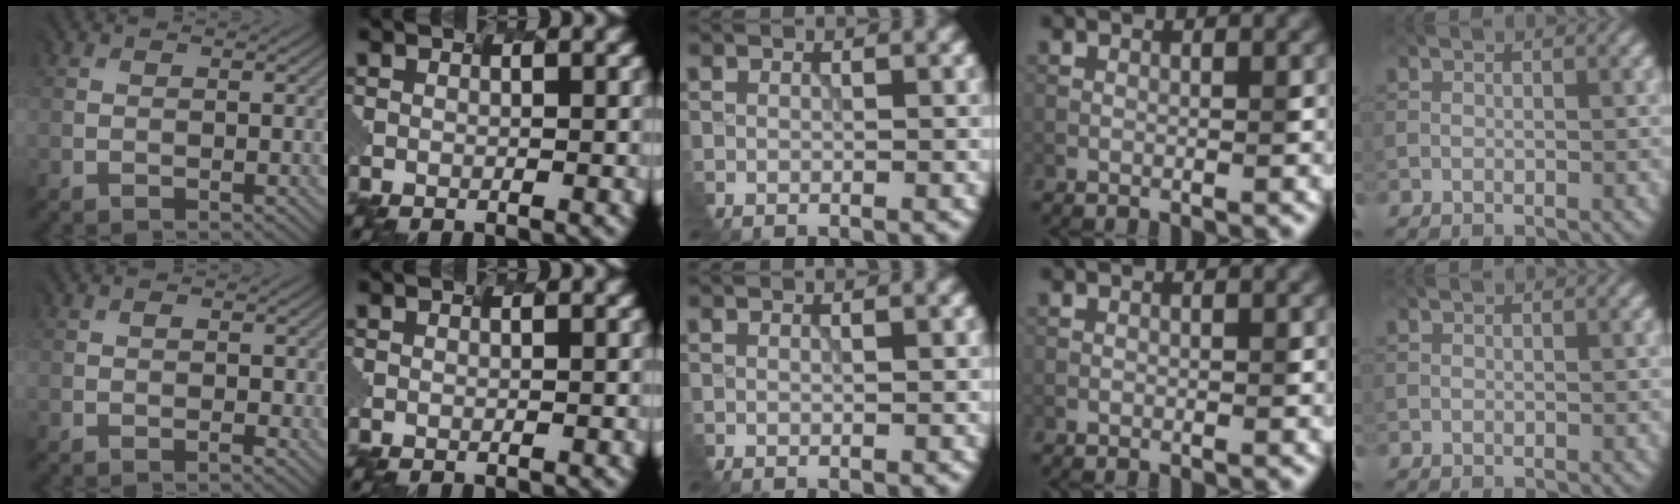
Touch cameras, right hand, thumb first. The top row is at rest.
{"thumb": {"total": 0.8, "force": [-0.2, 0.5, 0.6], "torque": [-0.012, -0.001, -0.002]}}